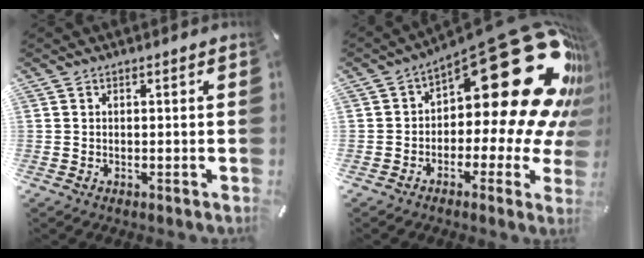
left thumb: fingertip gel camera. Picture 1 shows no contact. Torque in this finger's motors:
{"motor_torque": [2.50, 2.50, 2.04, -0.73, 0.38]}